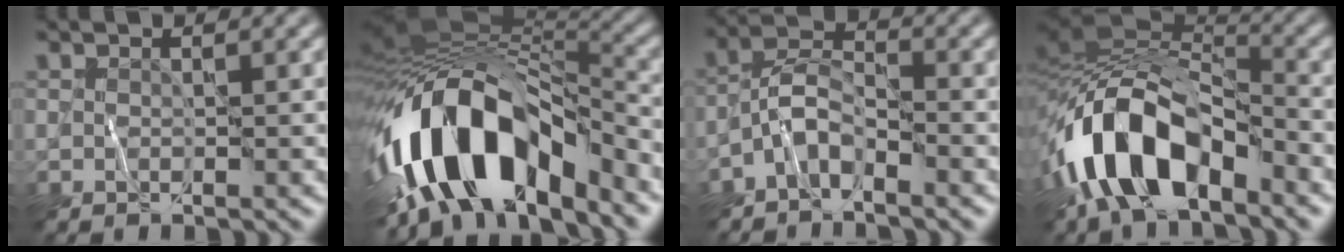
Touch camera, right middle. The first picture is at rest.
{"total": 14.8, "force": [-6.4, 7.6, 11.0], "torque": [-0.193, 0.005, -0.115]}
{"total": 3.3, "force": [-2.3, 1.2, 2.0], "torque": [-0.033, 0.014, -0.055]}
{"total": 12.2, "force": [-5.5, 6.2, 9.0], "torque": [-0.159, 0.001, -0.104]}